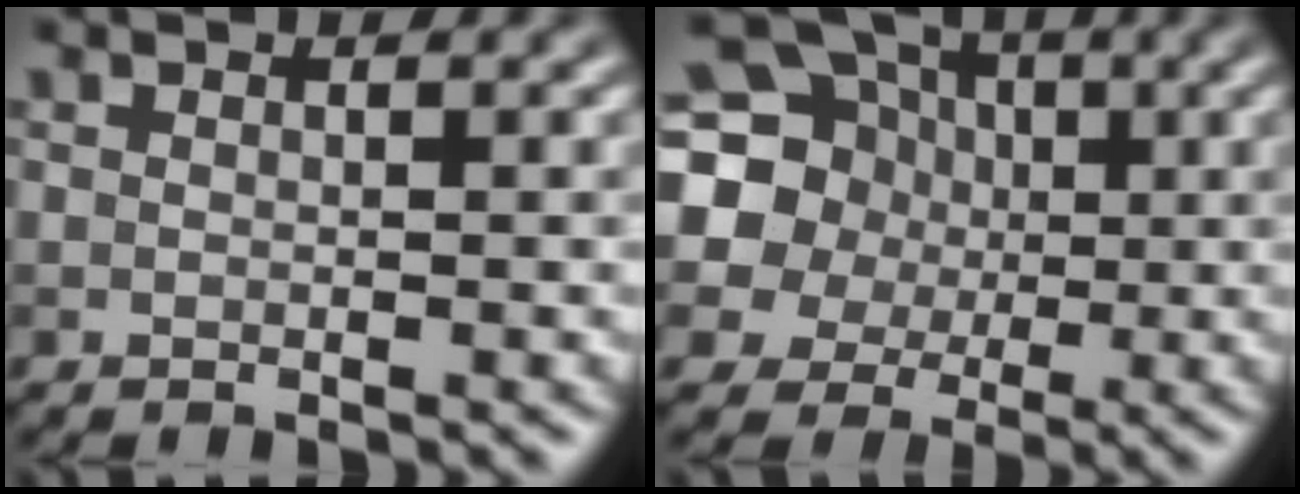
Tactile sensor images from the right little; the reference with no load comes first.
{"total": 14.8, "force": [3.1, 13.4, 5.5], "torque": [-0.157, 0.029, 0.032]}